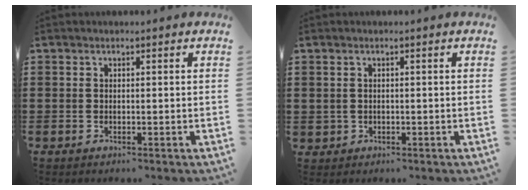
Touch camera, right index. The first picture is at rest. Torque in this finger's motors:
{"motor_torque": [0.71, 0.49, 0.08, 0.01]}